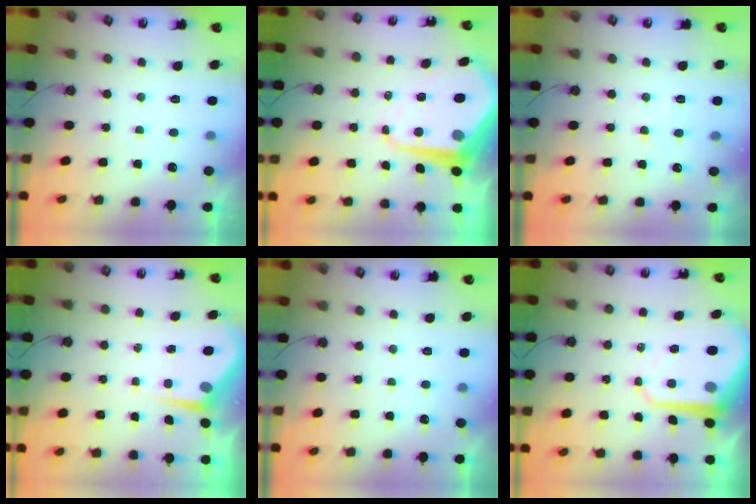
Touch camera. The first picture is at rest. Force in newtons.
{"total": 14.7, "press": 14.6, "slide": 1.3}
{"total": 6.5, "press": 6.5, "slide": 1.0}
{"total": 5.0, "press": 4.9, "slide": 0.7}
{"total": 0.0}
{"total": 11.2, "press": 11.1, "slide": 1.0}